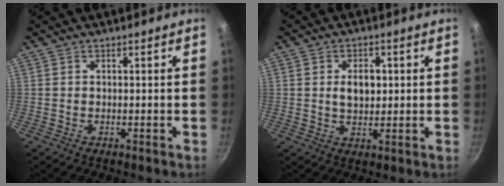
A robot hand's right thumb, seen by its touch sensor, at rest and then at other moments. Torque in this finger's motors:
{"motor_torque": [0.25, 0.92, 0.63, 0.53, 0.01]}